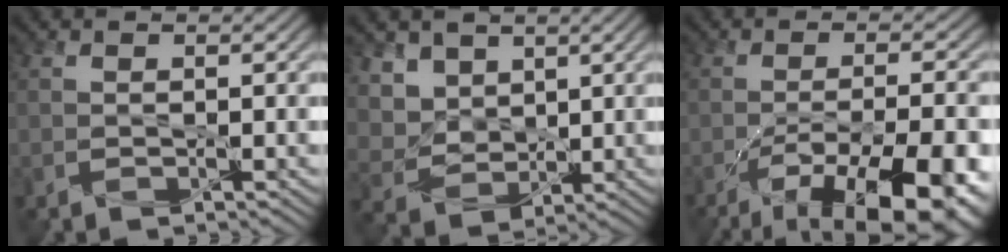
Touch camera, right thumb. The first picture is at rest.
{"total": 5.0, "force": [2.6, 3.7, 2.2], "torque": [-0.071, -0.008, 0.051]}
{"total": 14.7, "force": [-9.0, 4.5, 10.7], "torque": [-0.169, -0.023, -0.120]}